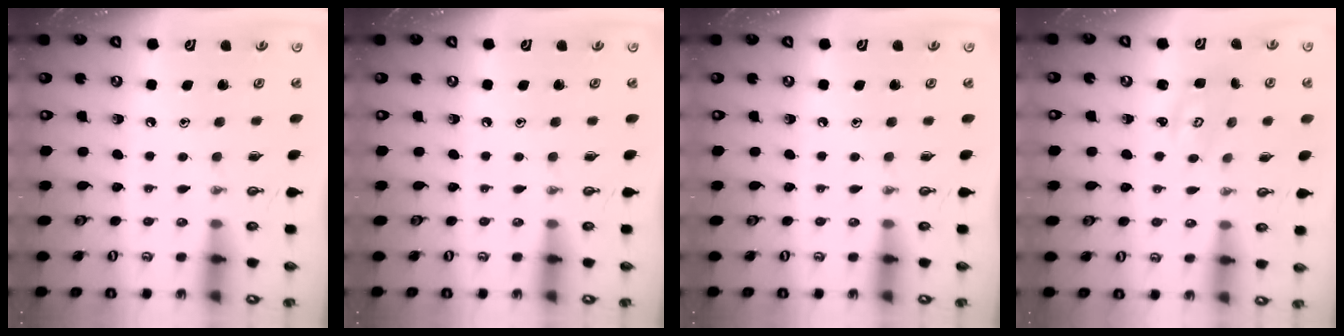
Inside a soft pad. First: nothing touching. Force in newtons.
{"total": 0.0}
{"total": 0.0}
{"total": 2.6, "press": 2.5, "slide": 0.3}